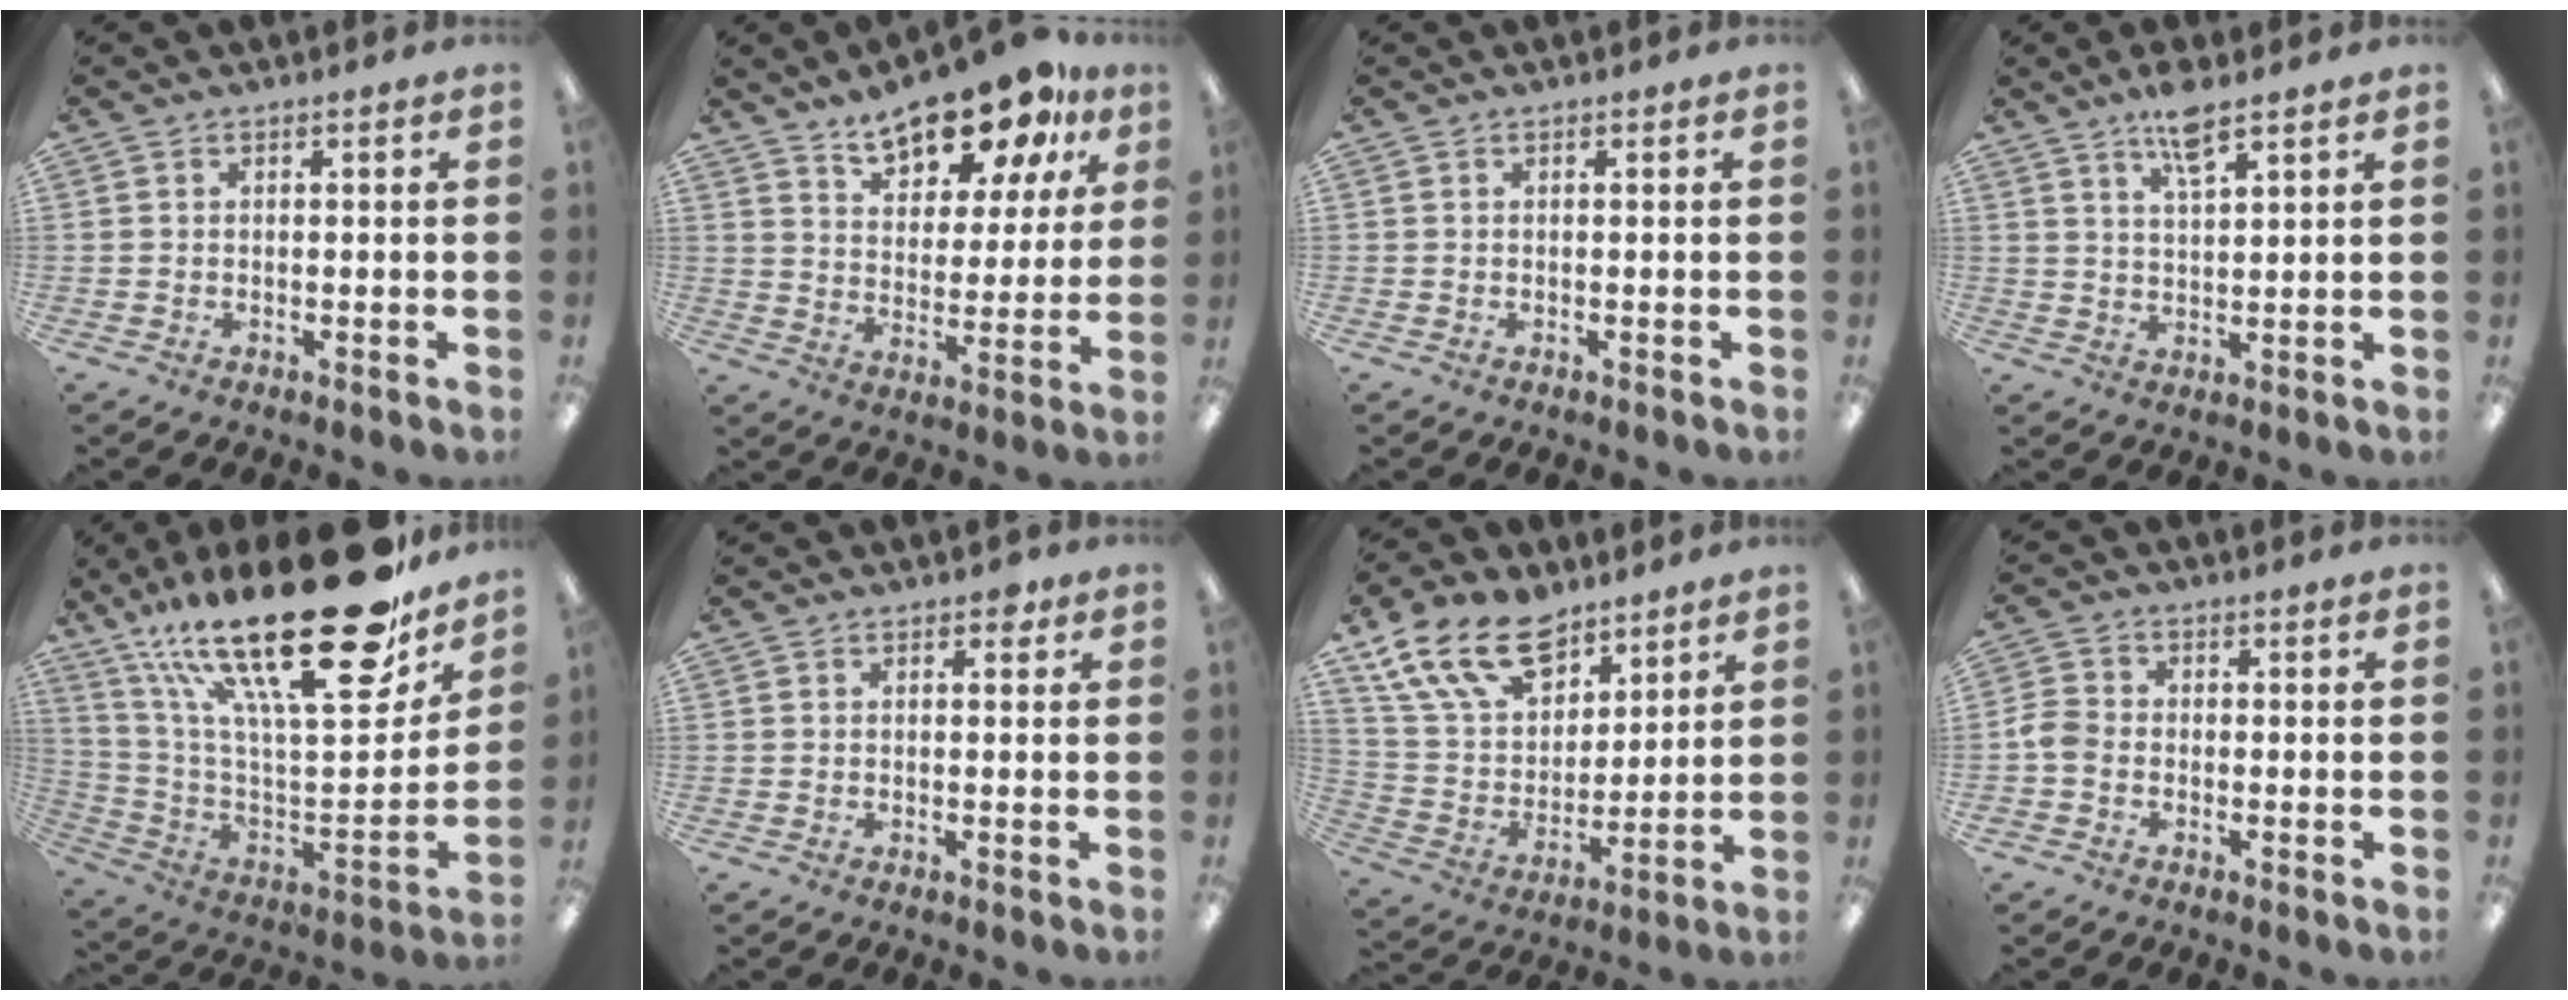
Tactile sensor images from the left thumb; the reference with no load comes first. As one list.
[{"total": 15.4, "force": [12.5, 5.8, 6.9], "torque": [-0.106, -0.077, 0.220]}, {"total": 0.0}, {"total": 6.3, "force": [4.7, 1.3, 4.0], "torque": [-0.075, -0.017, 0.079]}, {"total": 32.2, "force": [20.8, 9.2, 22.7], "torque": [-0.385, -0.148, 0.344]}, {"total": 1.7, "force": [0.8, 1.0, 1.1], "torque": [-0.008, -0.002, 0.011]}, {"total": 18.2, "force": [12.0, 10.7, 8.5], "torque": [-0.157, -0.055, 0.225]}, {"total": 3.8, "force": [-1.4, 2.8, 2.1], "torque": [-0.041, 0.009, -0.024]}]